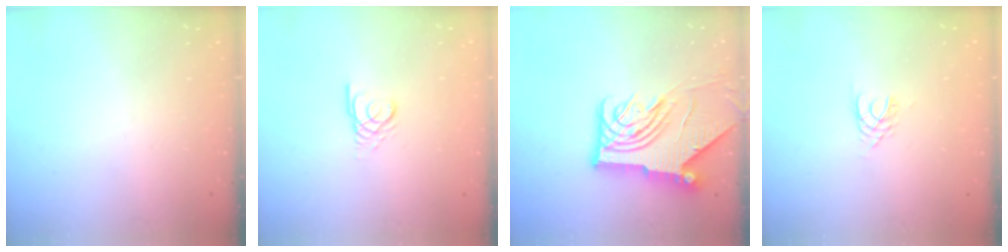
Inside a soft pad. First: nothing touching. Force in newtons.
{"total": 2.6, "press": 2.6, "slide": 0.1}
{"total": 14.7, "press": 14.6, "slide": 1.7}
{"total": 3.0, "press": 2.9, "slide": 0.4}